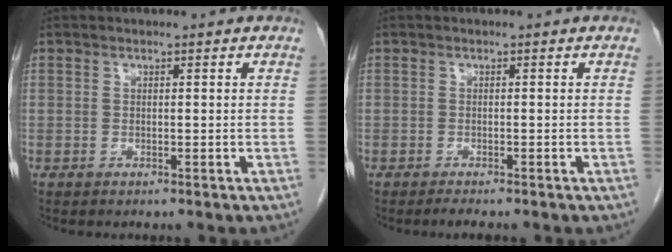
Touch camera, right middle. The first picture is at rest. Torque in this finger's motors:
{"motor_torque": [0.03, -0.01, -0.01, 0.00]}